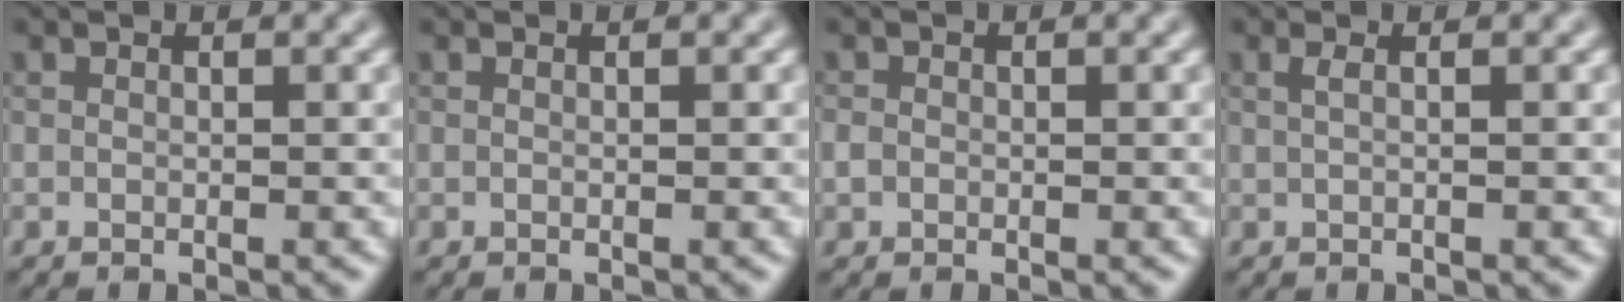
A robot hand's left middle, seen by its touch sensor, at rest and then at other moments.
{"total": 0.0}
{"total": 0.8, "force": [-0.2, 0.7, 0.3], "torque": [-0.004, -0.002, -0.006]}
{"total": 1.0, "force": [0.3, 0.3, 0.9], "torque": [-0.015, 0.004, 0.002]}